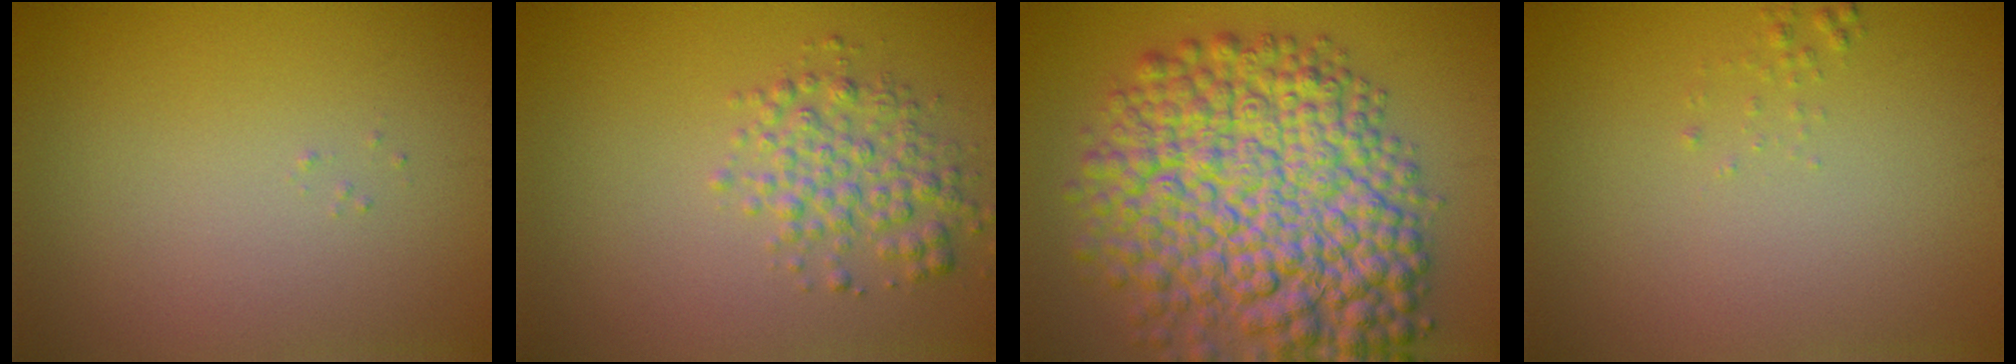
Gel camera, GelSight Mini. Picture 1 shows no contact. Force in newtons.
{"total": 3.1, "press": 3.1, "slide": 0.0}
{"total": 13.4, "press": 13.4, "slide": 0.4}
{"total": 0.5, "press": 0.5, "slide": 0.0}